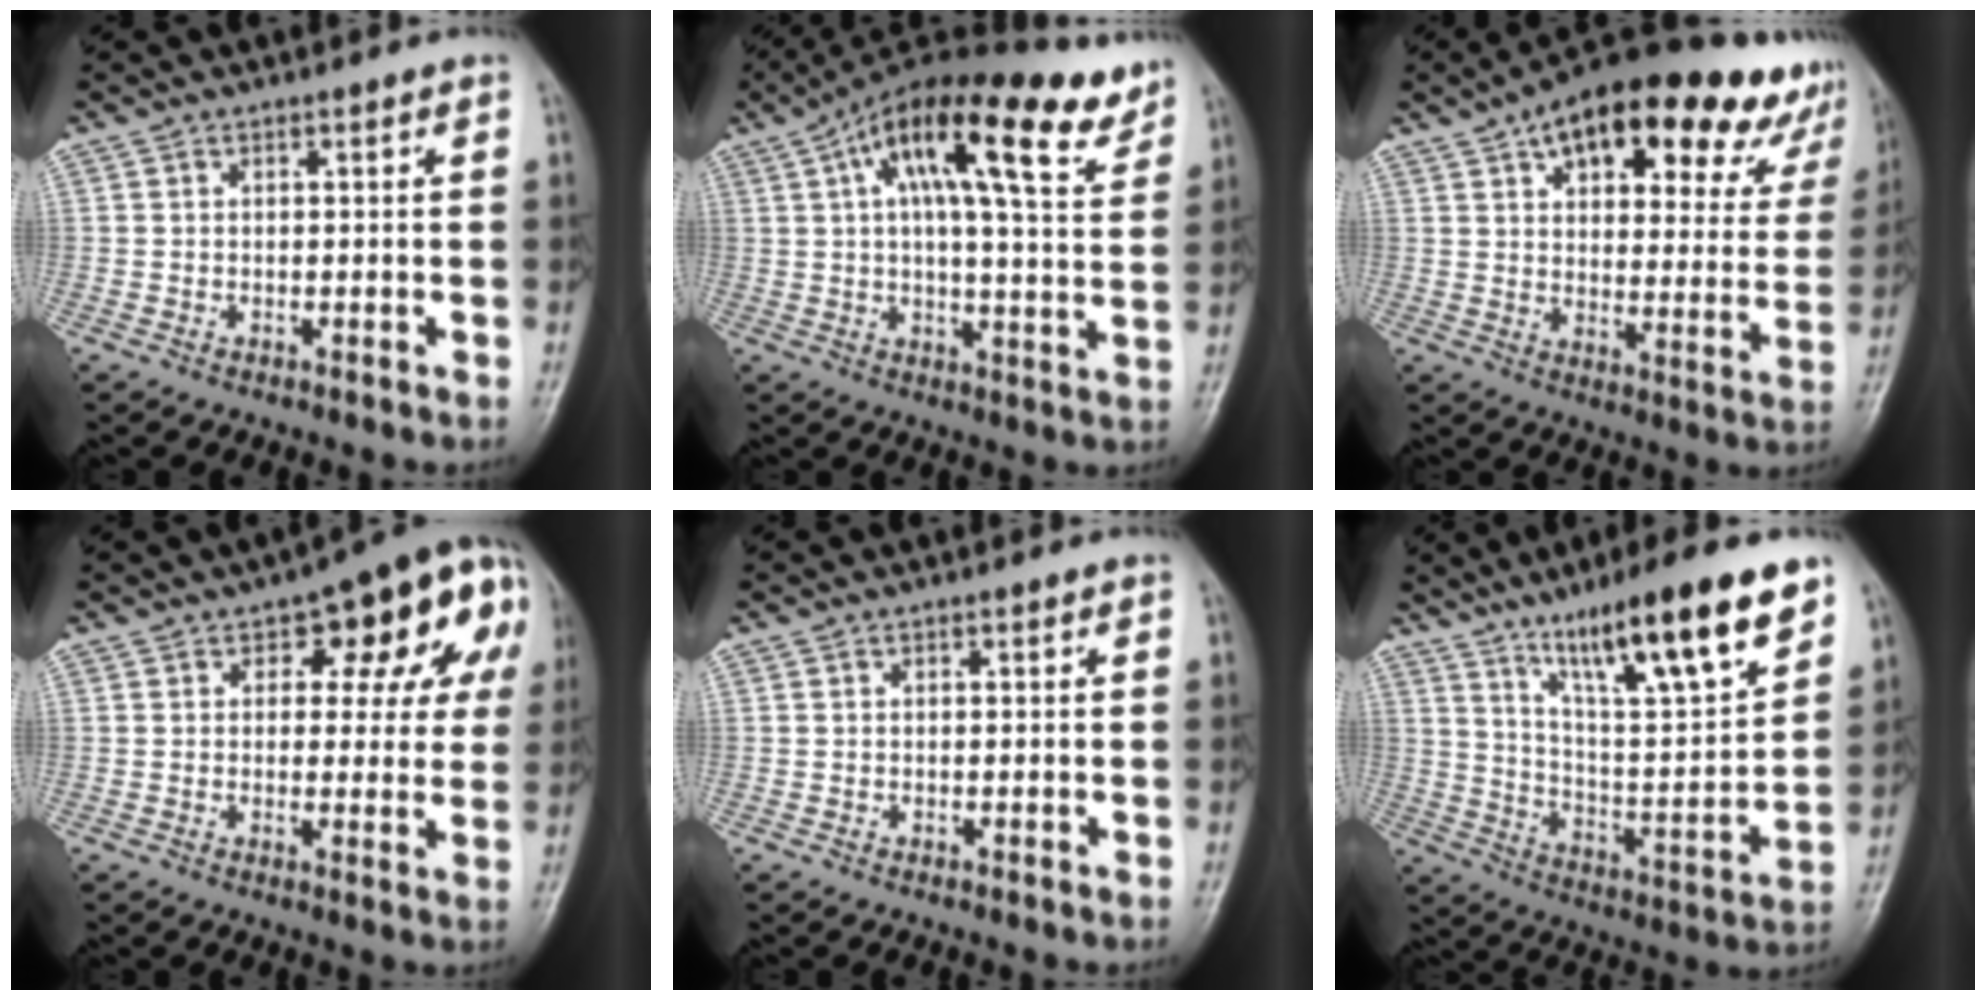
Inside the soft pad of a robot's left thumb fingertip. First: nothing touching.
{"total": 20.9, "force": [11.0, 6.7, 16.4], "torque": [-0.241, -0.010, 0.166]}
{"total": 25.1, "force": [15.8, 10.9, 16.2], "torque": [-0.190, -0.017, 0.211]}
{"total": 14.7, "force": [5.3, 7.3, 11.5], "torque": [-0.094, 0.005, 0.056]}
{"total": 0.0}
{"total": 20.8, "force": [13.3, 3.6, 15.6], "torque": [-0.225, -0.054, 0.225]}